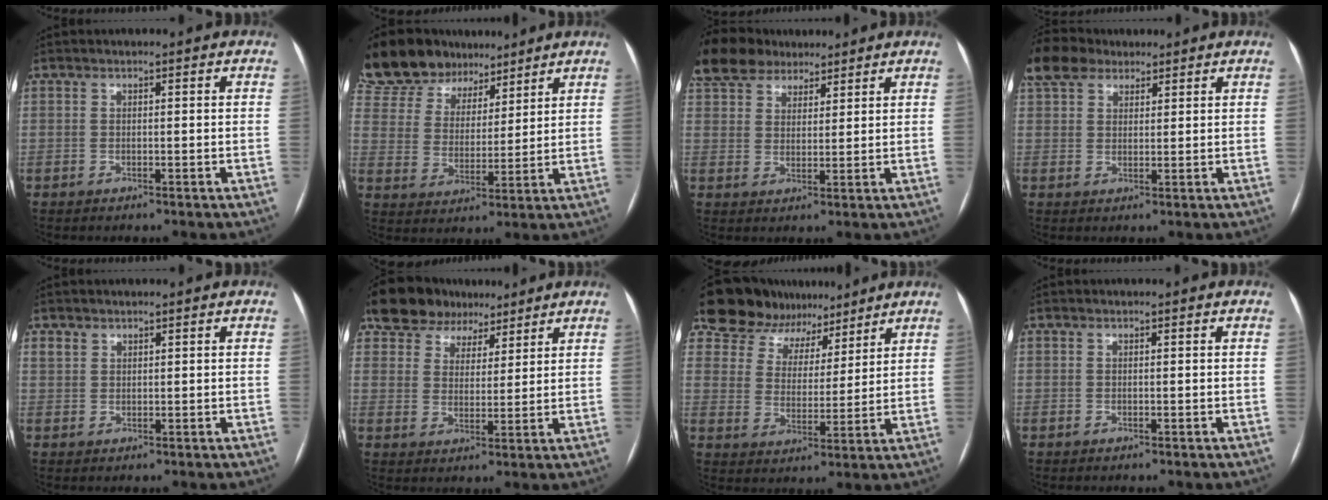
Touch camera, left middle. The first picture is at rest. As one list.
[{"total": 16.4, "force": [13.3, 8.1, 5.0], "torque": [-0.113, 0.043, 0.238]}, {"total": 10.5, "force": [8.4, 5.4, 3.3], "torque": [-0.069, 0.039, 0.155]}, {"total": 7.7, "force": [5.9, 4.0, 2.7], "torque": [-0.064, 0.034, 0.116]}, {"total": 1.2, "force": [0.9, 0.8, 0.1], "torque": [0.002, 0.003, 0.017]}, {"total": 9.7, "force": [7.3, 5.8, 2.6], "torque": [-0.037, 0.028, 0.121]}, {"total": 12.6, "force": [10.4, 6.8, 2.1], "torque": [-0.038, 0.023, 0.169]}, {"total": 0.0}]